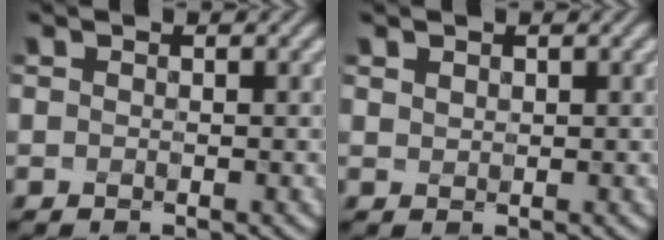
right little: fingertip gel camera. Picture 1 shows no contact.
{"total": 2.1, "force": [1.2, 1.5, 1.0], "torque": [-0.024, 0.015, 0.013]}